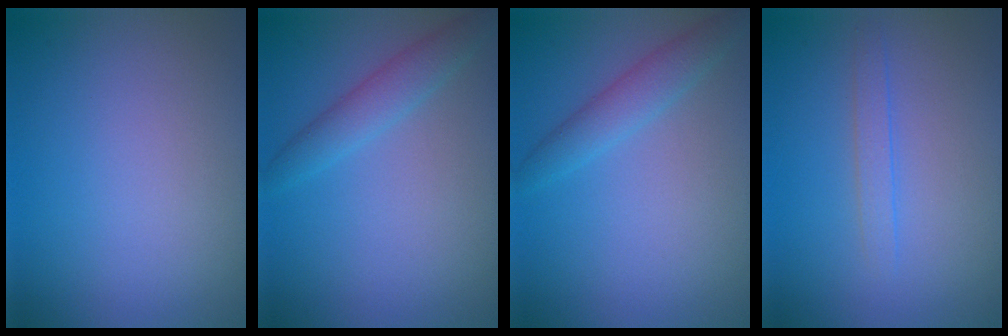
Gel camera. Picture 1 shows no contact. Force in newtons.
{"total": 2.3, "press": 2.3, "slide": 0.1}
{"total": 2.3, "press": 2.3, "slide": 0.1}
{"total": 1.2, "press": 1.2, "slide": 0.2}